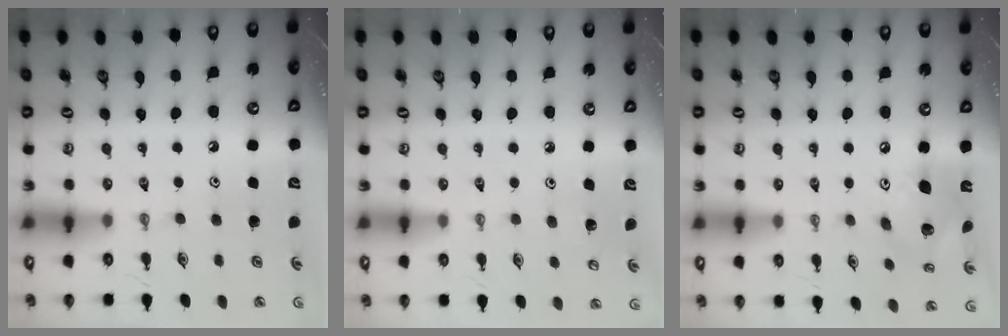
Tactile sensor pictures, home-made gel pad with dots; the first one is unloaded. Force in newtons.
{"total": 4.2, "press": 4.2, "slide": 0.4}
{"total": 13.5, "press": 13.2, "slide": 3.1}